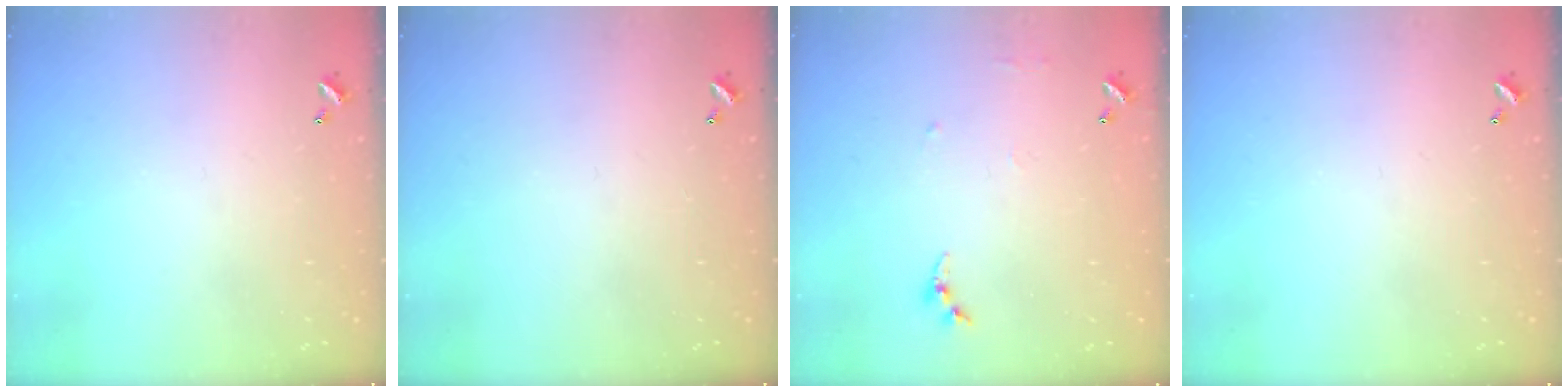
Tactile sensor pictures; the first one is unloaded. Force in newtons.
{"total": 0.0}
{"total": 6.5, "press": 6.5, "slide": 0.8}
{"total": 0.0}